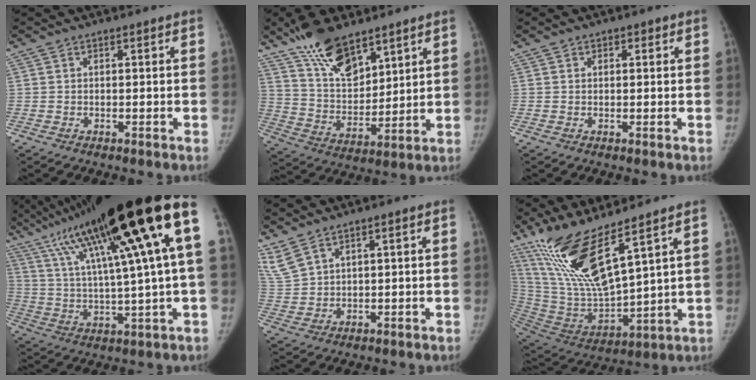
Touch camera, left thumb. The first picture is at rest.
{"total": 14.2, "force": [10.4, 6.2, 7.4], "torque": [-0.098, -0.062, 0.201]}
{"total": 1.3, "force": [0.6, 1.1, 0.3], "torque": [0.015, -0.001, 0.002]}
{"total": 29.8, "force": [13.0, 3.1, 26.6], "torque": [-0.419, 0.006, 0.220]}
{"total": 5.0, "force": [3.7, 1.7, 2.8], "torque": [-0.066, -0.009, 0.090]}
{"total": 18.2, "force": [11.8, 3.3, 13.5], "torque": [-0.262, -0.067, 0.242]}